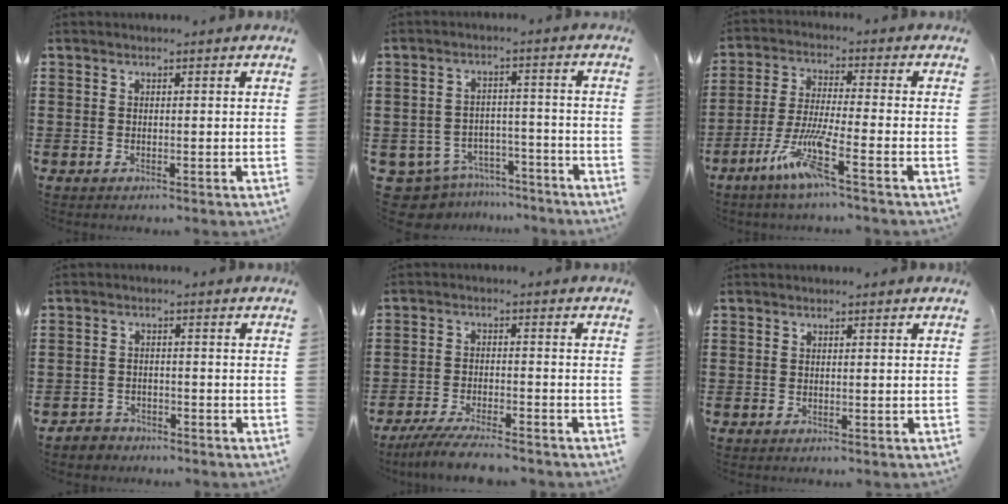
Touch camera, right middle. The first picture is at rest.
{"total": 6.0, "force": [-5.7, 1.9, 0.9], "torque": [-0.036, 0.011, -0.118]}
{"total": 7.8, "force": [-4.7, 0.5, 6.2], "torque": [-0.135, -0.009, -0.092]}
{"total": 2.2, "force": [-2.1, 0.7, -0.2], "torque": [-0.004, 0.002, -0.048]}
{"total": 5.3, "force": [-4.8, 0.4, 2.3], "torque": [-0.050, -0.009, -0.093]}
{"total": 0.0}